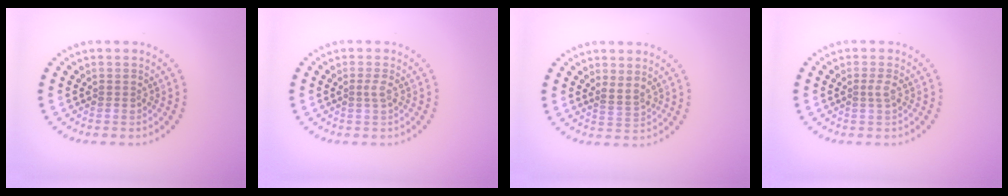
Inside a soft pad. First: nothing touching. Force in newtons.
{"total": 1.0, "press": 0.7, "slide": 0.6}
{"total": 1.4, "press": 1.1, "slide": 0.9}
{"total": 1.0, "press": 0.7, "slide": 0.6}